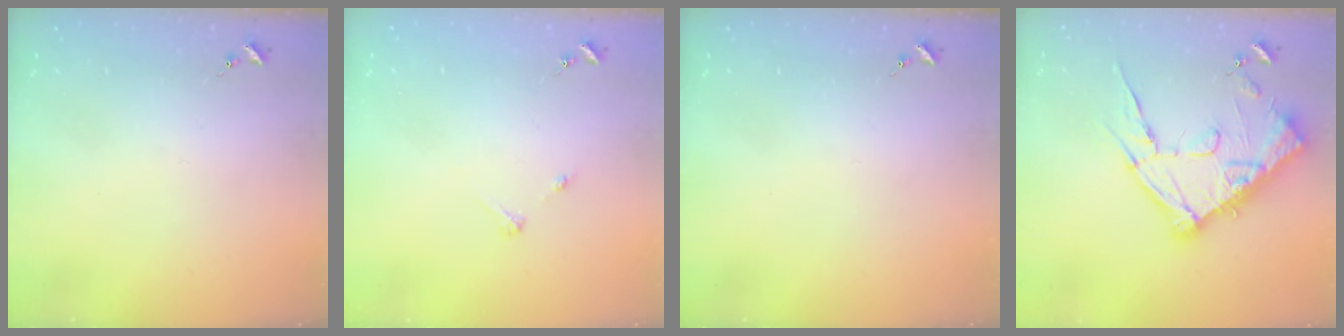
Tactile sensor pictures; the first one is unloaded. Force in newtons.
{"total": 2.7, "press": 2.7, "slide": 0.3}
{"total": 0.0}
{"total": 19.4, "press": 19.4, "slide": 1.0}